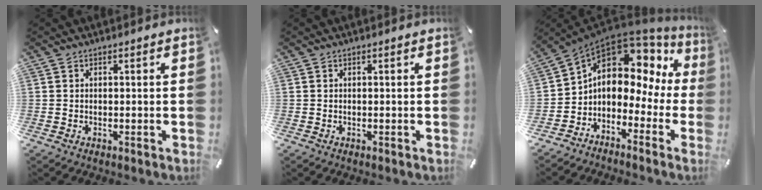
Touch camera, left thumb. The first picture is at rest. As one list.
[{"total": 0.0}, {"total": 8.0, "force": [1.5, 6.2, 4.8], "torque": [-0.097, -0.025, 0.021]}]